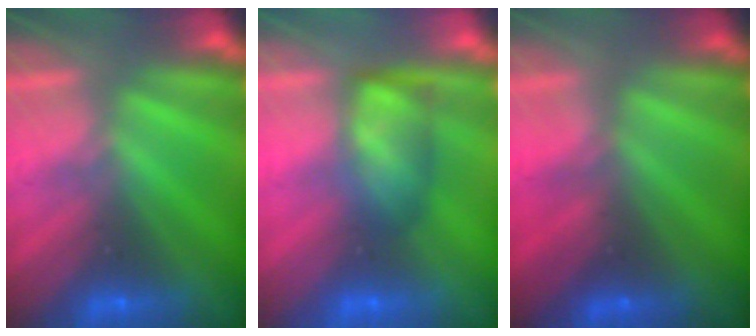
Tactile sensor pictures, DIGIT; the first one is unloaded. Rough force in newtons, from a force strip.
{"total": 4.7}
{"total": 2.0}